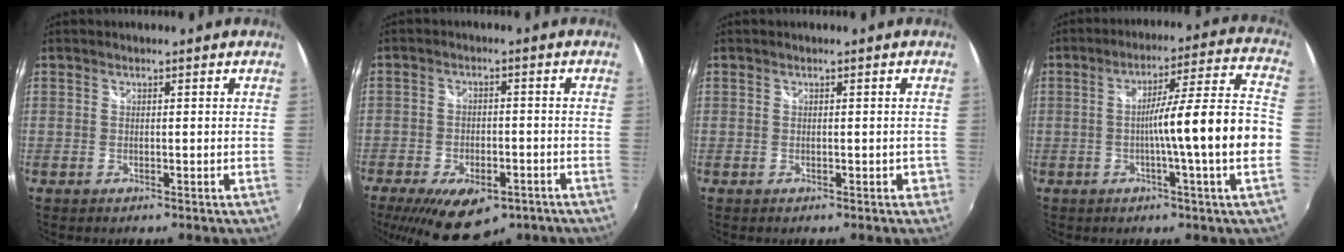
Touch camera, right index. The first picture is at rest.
{"total": 15.6, "force": [-9.8, 7.6, 9.4], "torque": [-0.200, -0.027, -0.139]}
{"total": 1.5, "force": [-0.6, 1.1, 0.8], "torque": [-0.007, 0.006, 0.000]}
{"total": 13.9, "force": [-2.7, -1.5, 13.6], "torque": [-0.184, 0.012, -0.040]}